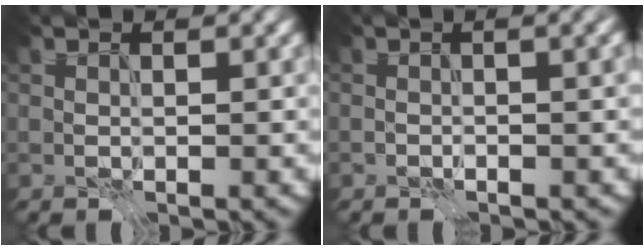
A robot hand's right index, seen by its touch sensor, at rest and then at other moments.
{"total": 4.5, "force": [1.5, 1.6, 4.0], "torque": [-0.028, 0.019, -0.003]}